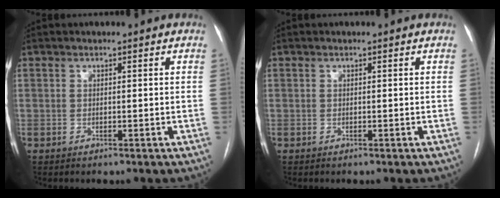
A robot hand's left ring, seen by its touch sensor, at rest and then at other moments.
{"total": 0.0}